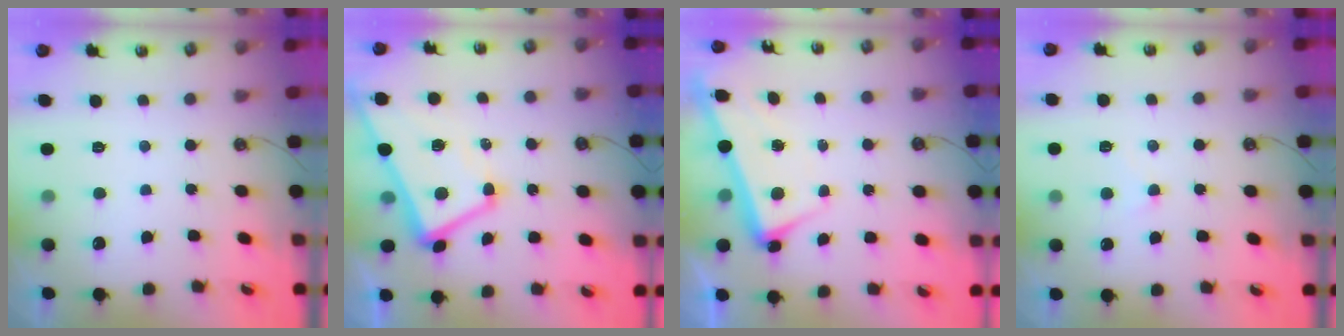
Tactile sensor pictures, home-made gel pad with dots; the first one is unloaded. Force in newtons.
{"total": 2.7, "press": 2.5, "slide": 1.1}
{"total": 2.6, "press": 2.4, "slide": 1.0}
{"total": 1.6, "press": 1.5, "slide": 0.5}